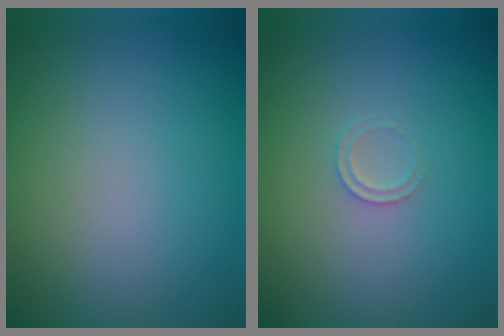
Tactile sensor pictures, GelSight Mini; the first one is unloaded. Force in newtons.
{"total": 0.9, "press": 0.9, "slide": 0.1}